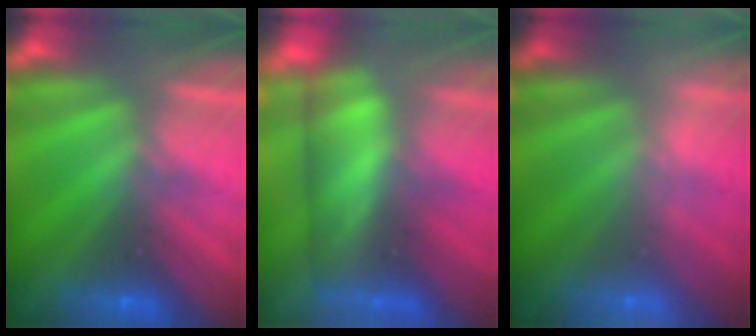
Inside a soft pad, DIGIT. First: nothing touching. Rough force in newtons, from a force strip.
{"total": 4.5}
{"total": 2.0}